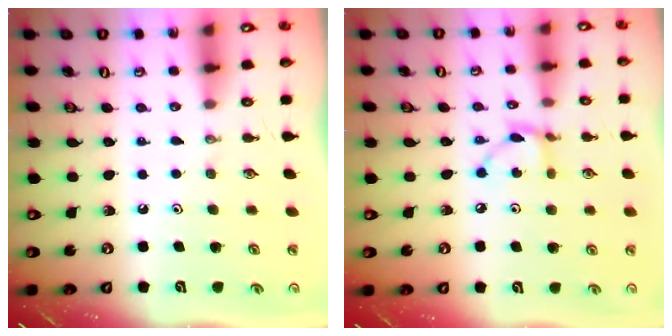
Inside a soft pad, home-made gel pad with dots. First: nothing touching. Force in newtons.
{"total": 5.2, "press": 5.2, "slide": 0.3}